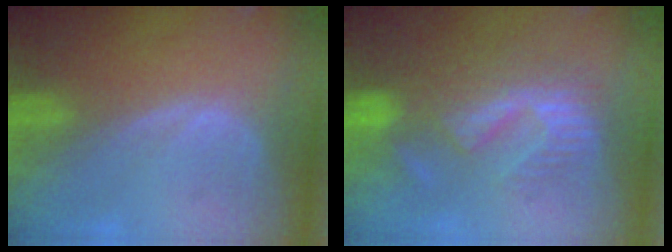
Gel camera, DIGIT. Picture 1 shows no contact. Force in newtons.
{"total": 8.7, "press": 8.2, "slide": 3.0}